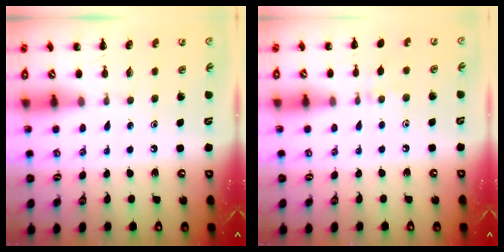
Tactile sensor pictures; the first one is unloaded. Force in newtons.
{"total": 3.8, "press": 3.5, "slide": 1.4}